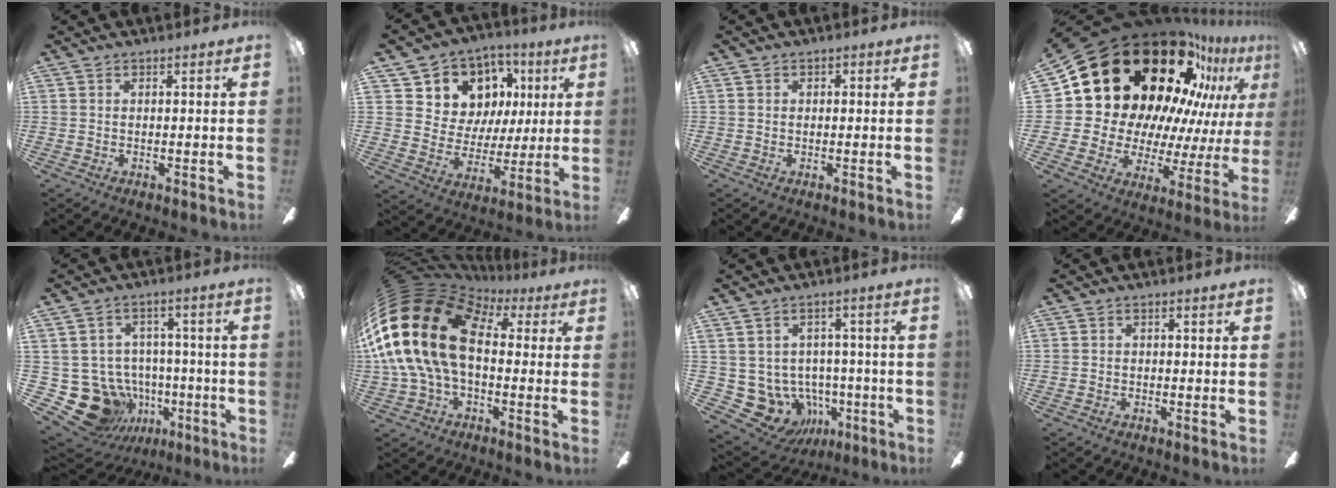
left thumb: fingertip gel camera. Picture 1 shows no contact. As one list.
[{"total": 11.1, "force": [5.0, 9.7, 1.9], "torque": [-0.056, -0.029, 0.106]}, {"total": 0.9, "force": [-0.1, 0.8, 0.3], "torque": [0.003, 0.002, -0.004]}, {"total": 29.8, "force": [17.8, 16.5, 17.5], "torque": [-0.271, -0.142, 0.344]}, {"total": 16.3, "force": [-6.2, 13.1, 7.4], "torque": [-0.155, 0.029, -0.079]}, {"total": 25.4, "force": [2.4, 16.3, 19.3], "torque": [-0.425, -0.004, 0.041]}, {"total": 10.4, "force": [-2.8, 9.1, 4.0], "torque": [-0.122, -0.001, -0.037]}, {"total": 1.0, "force": [-0.7, 0.5, 0.5], "torque": [-0.009, 0.004, -0.014]}]